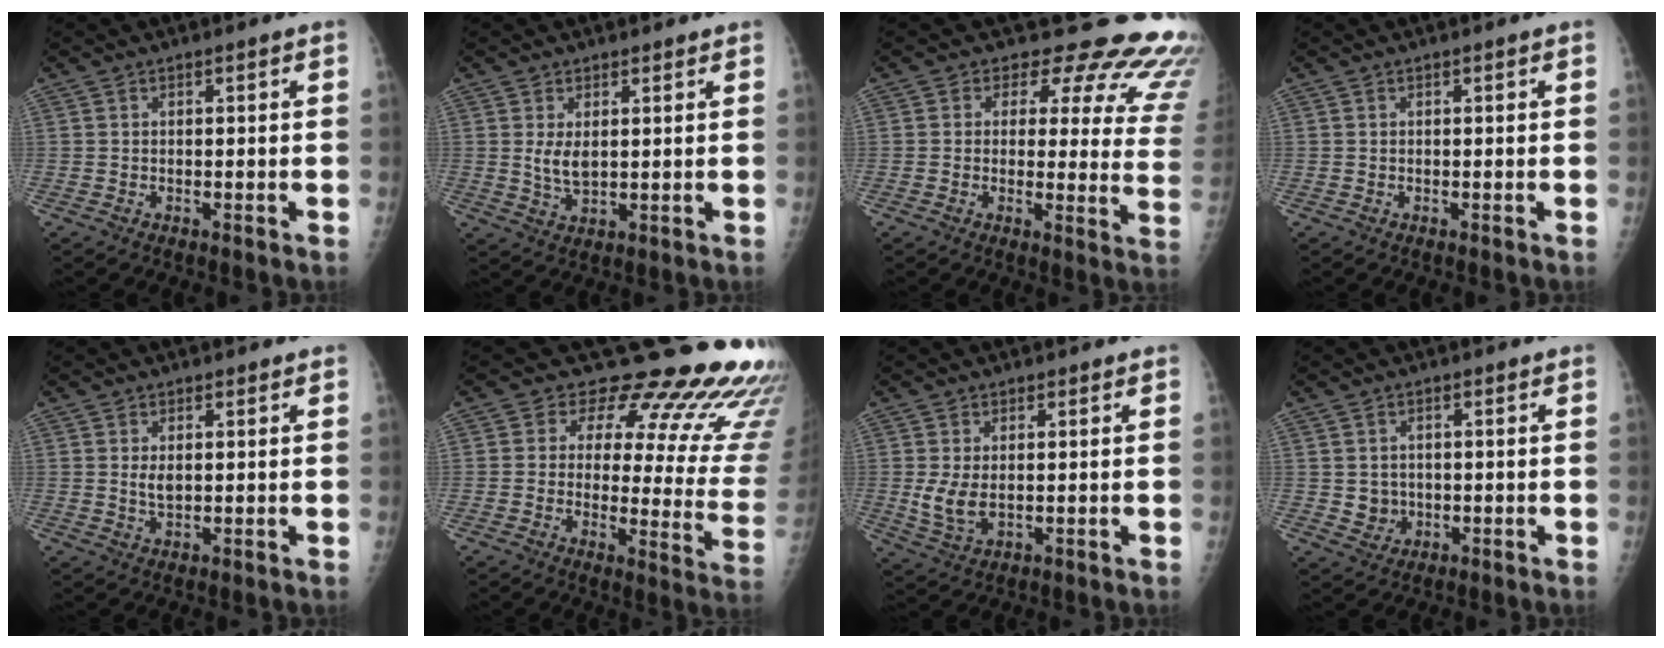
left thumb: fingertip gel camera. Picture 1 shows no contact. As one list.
[{"total": 4.1, "force": [1.3, 2.4, 3.1], "torque": [-0.050, -0.015, 0.030]}, {"total": 18.9, "force": [14.9, 8.6, 7.8], "torque": [-0.045, -0.098, 0.135]}, {"total": 0.0}, {"total": 2.5, "force": [0.9, 1.5, 1.8], "torque": [-0.025, -0.009, 0.019]}, {"total": 21.6, "force": [16.1, 8.9, 11.4], "torque": [-0.097, -0.115, 0.173]}, {"total": 5.1, "force": [0.8, 3.3, 3.9], "torque": [-0.071, -0.015, 0.023]}, {"total": 3.3, "force": [0.2, 3.1, 1.2], "torque": [-0.004, -0.001, 0.013]}]